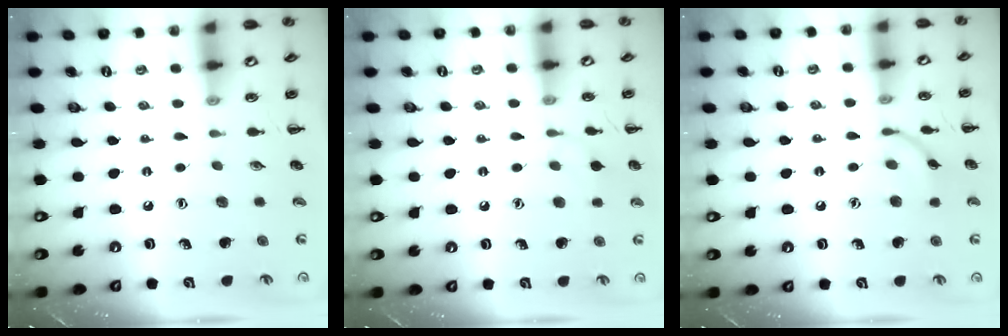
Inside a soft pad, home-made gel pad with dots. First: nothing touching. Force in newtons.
{"total": 6.3, "press": 5.9, "slide": 2.0}
{"total": 8.1, "press": 8.1, "slide": 0.2}